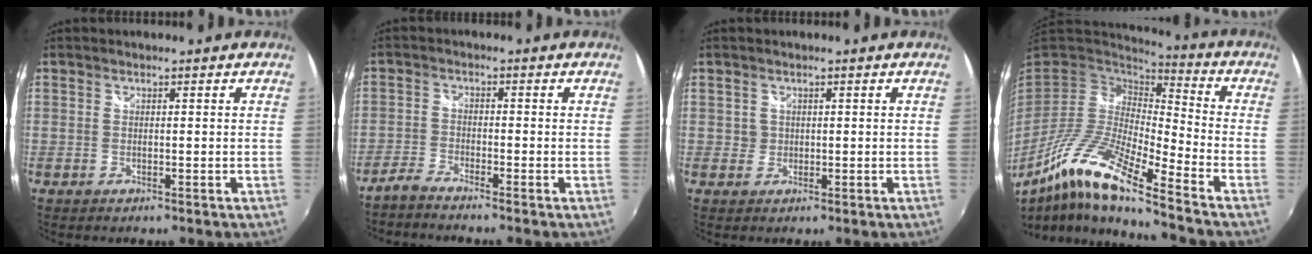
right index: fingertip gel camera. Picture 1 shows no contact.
{"total": 3.0, "force": [-2.8, 0.3, 0.8], "torque": [-0.031, -0.004, -0.063]}
{"total": 1.4, "force": [0.1, 1.4, 0.0], "torque": [0.005, 0.003, 0.003]}
{"total": 17.0, "force": [-10.8, 1.6, 13.1], "torque": [-0.241, -0.032, -0.217]}